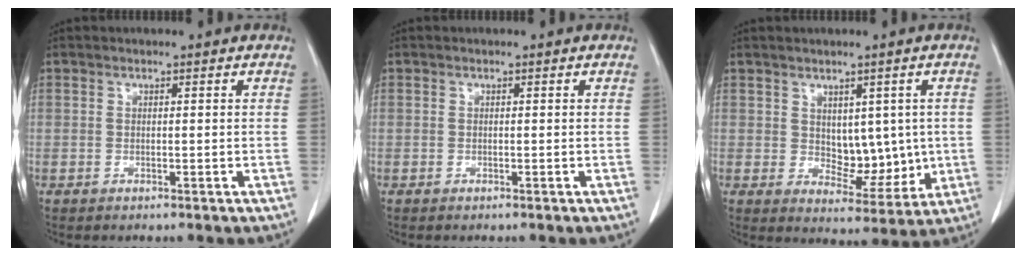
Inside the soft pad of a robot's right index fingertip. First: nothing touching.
{"total": 0.0}
{"total": 7.2, "force": [0.6, 4.3, 5.7], "torque": [-0.070, -0.003, 0.027]}